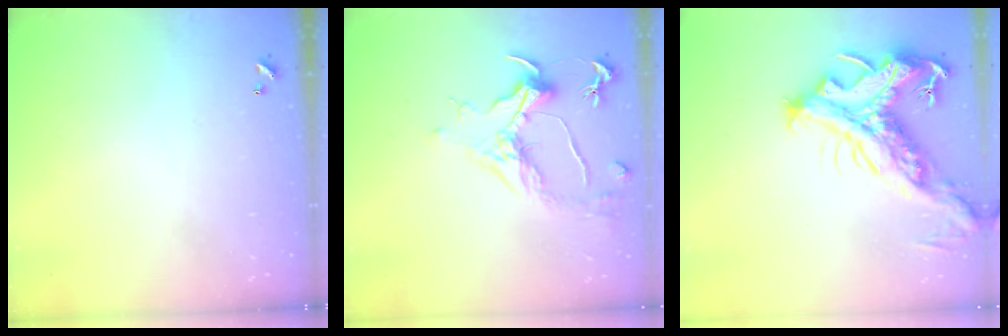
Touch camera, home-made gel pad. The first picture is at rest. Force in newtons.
{"total": 1.6, "press": 1.3, "slide": 0.9}
{"total": 9.3, "press": 9.1, "slide": 2.0}